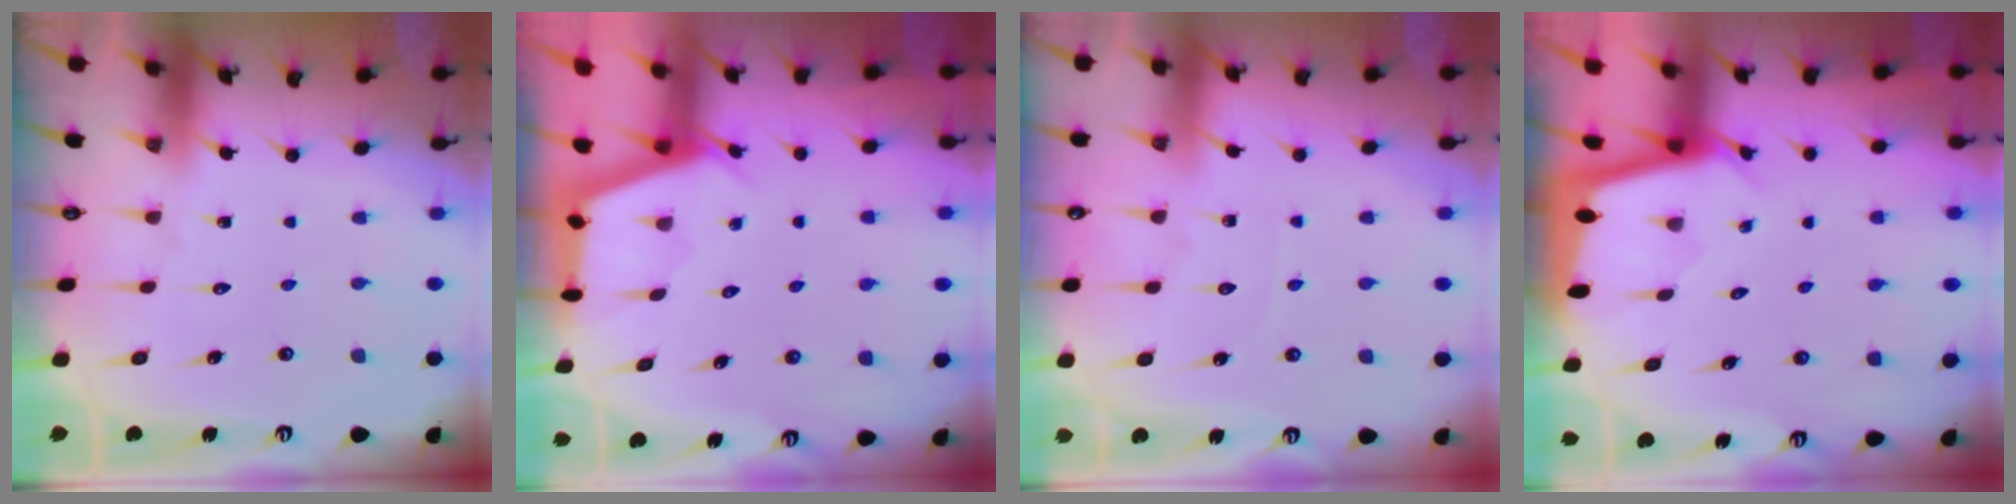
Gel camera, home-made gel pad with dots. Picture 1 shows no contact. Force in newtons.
{"total": 2.6, "press": 2.6, "slide": 0.3}
{"total": 2.5, "press": 2.5, "slide": 0.3}
{"total": 1.9, "press": 1.9, "slide": 0.2}